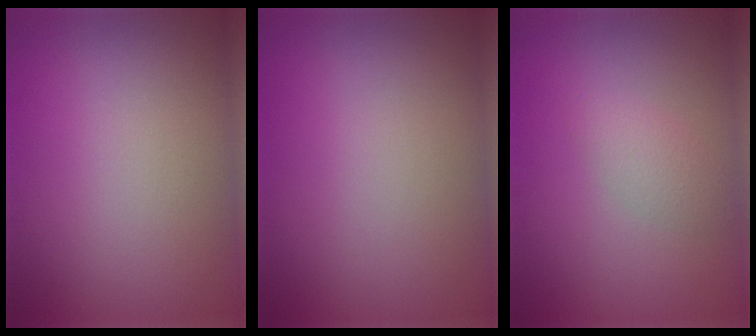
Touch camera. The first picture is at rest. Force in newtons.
{"total": 0.0}
{"total": 1.4, "press": 1.4, "slide": 0.1}